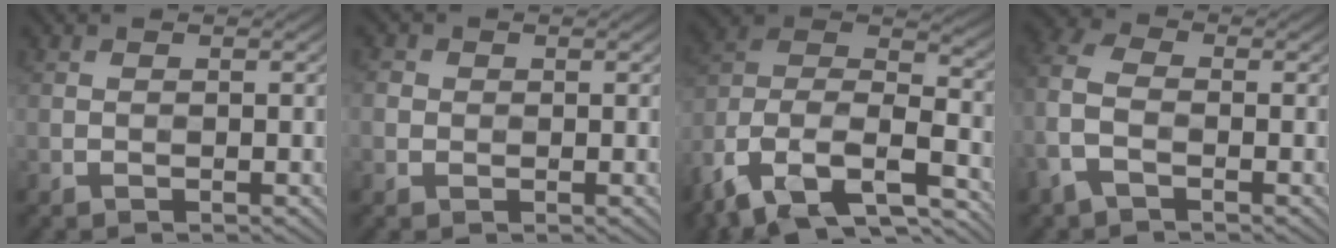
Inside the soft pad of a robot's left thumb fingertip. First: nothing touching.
{"total": 1.8, "force": [0.0, 1.7, 0.5], "torque": [-0.015, -0.001, -0.003]}
{"total": 17.5, "force": [-11.1, 9.1, 10.0], "torque": [-0.273, -0.036, -0.184]}
{"total": 5.9, "force": [-2.2, 3.4, 4.2], "torque": [-0.121, 0.006, -0.062]}